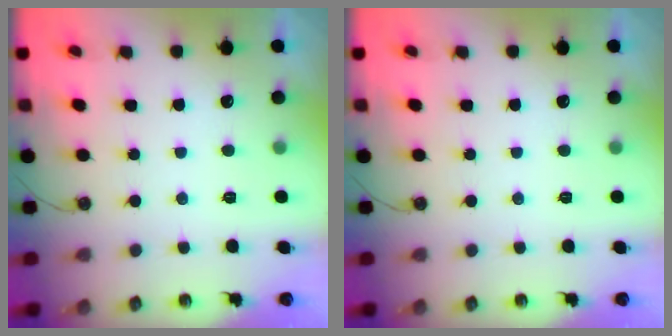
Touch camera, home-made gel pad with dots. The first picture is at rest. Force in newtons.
{"total": 0.0}